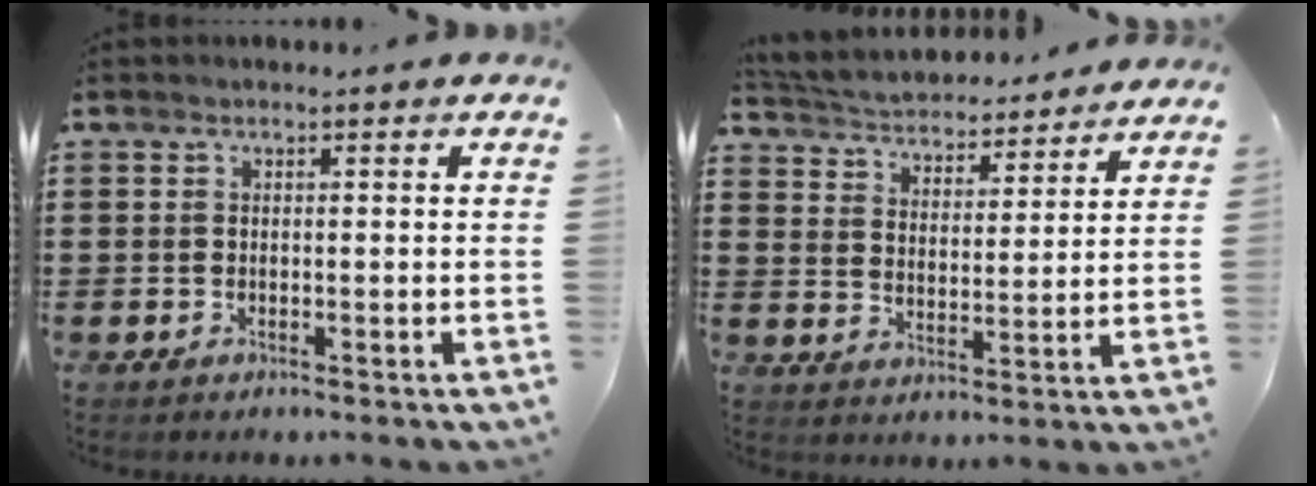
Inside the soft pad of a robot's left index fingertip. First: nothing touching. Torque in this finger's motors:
{"motor_torque": [0.04, -0.04, 0.36, 0.14]}